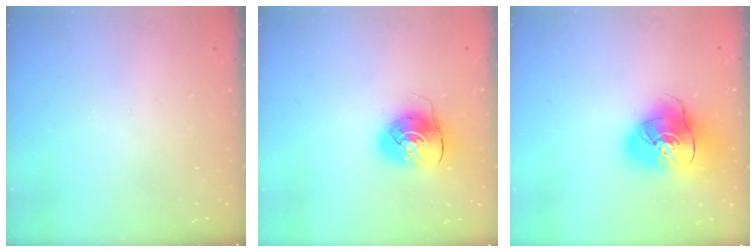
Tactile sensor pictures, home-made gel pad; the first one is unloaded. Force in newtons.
{"total": 9.1, "press": 9.0, "slide": 0.8}
{"total": 17.1, "press": 16.8, "slide": 2.9}